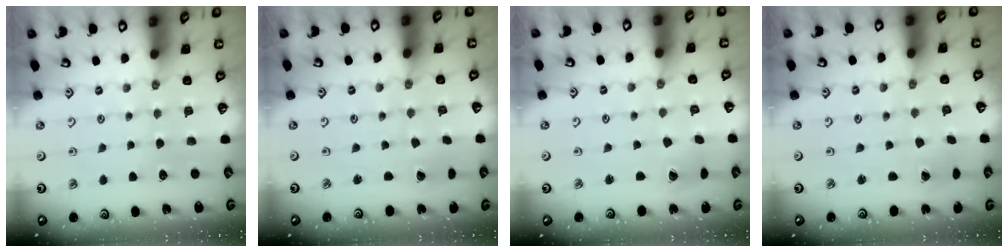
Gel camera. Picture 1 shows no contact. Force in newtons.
{"total": 1.2, "press": 1.2, "slide": 0.0}
{"total": 2.7, "press": 2.7, "slide": 0.4}
{"total": 0.0}